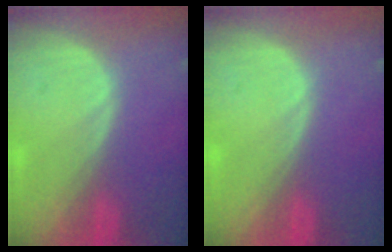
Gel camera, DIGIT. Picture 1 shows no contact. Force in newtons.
{"total": 0.0}